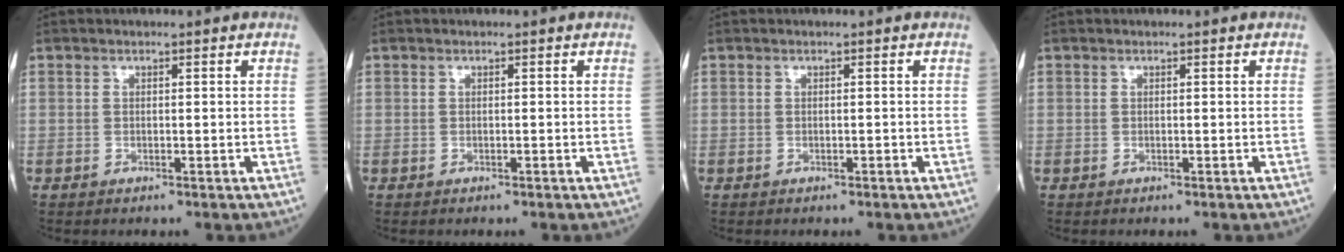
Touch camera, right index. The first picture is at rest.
{"total": 0.0}
{"total": 0.0}
{"total": 0.0}